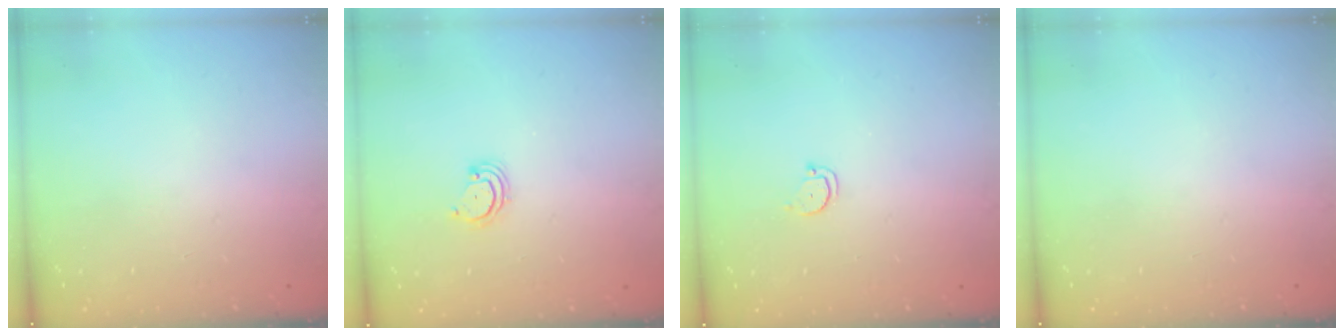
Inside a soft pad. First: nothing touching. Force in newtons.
{"total": 2.5, "press": 2.5, "slide": 0.3}
{"total": 2.0, "press": 2.0, "slide": 0.2}
{"total": 0.0}